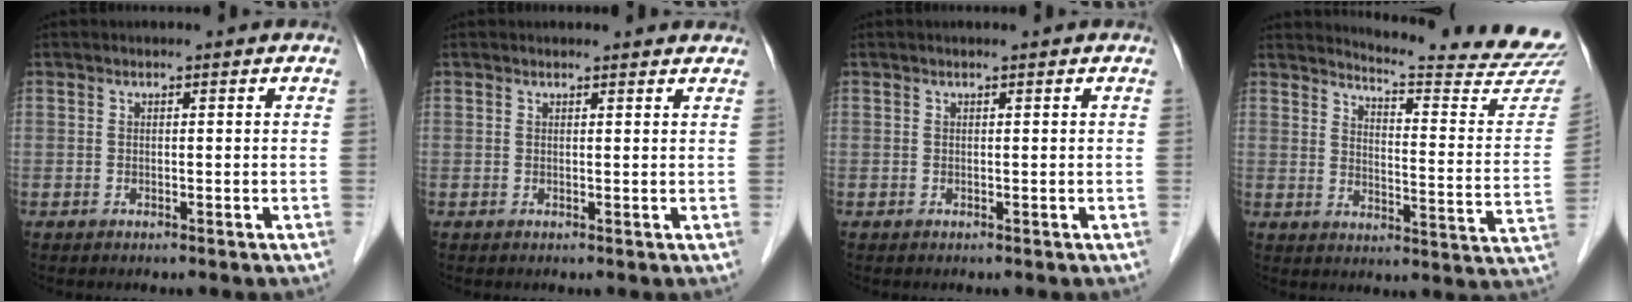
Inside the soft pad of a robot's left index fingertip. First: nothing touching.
{"total": 3.8, "force": [3.7, 0.7, 0.7], "torque": [-0.010, 0.005, 0.031]}
{"total": 0.0}
{"total": 18.9, "force": [18.5, -0.7, 3.6], "torque": [-0.052, -0.133, 0.211]}